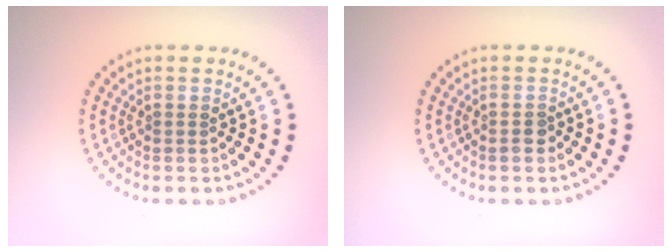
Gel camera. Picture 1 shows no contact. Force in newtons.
{"total": 1.3, "press": 1.2, "slide": 0.4}